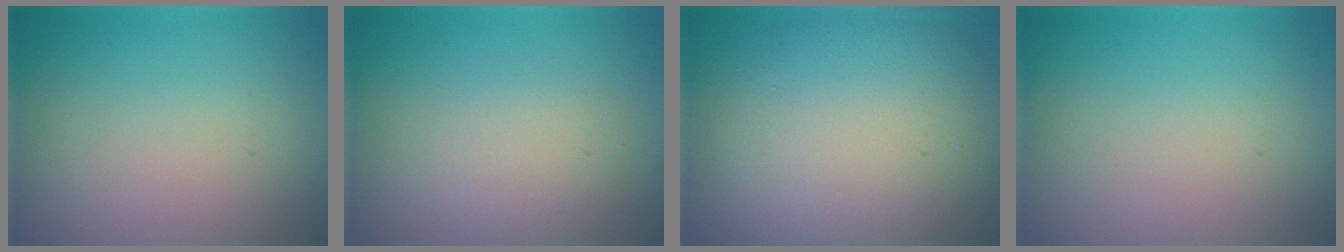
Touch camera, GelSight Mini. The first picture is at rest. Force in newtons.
{"total": 3.0, "press": 3.0, "slide": 0.2}
{"total": 13.1, "press": 13.1, "slide": 0.2}
{"total": 0.0}